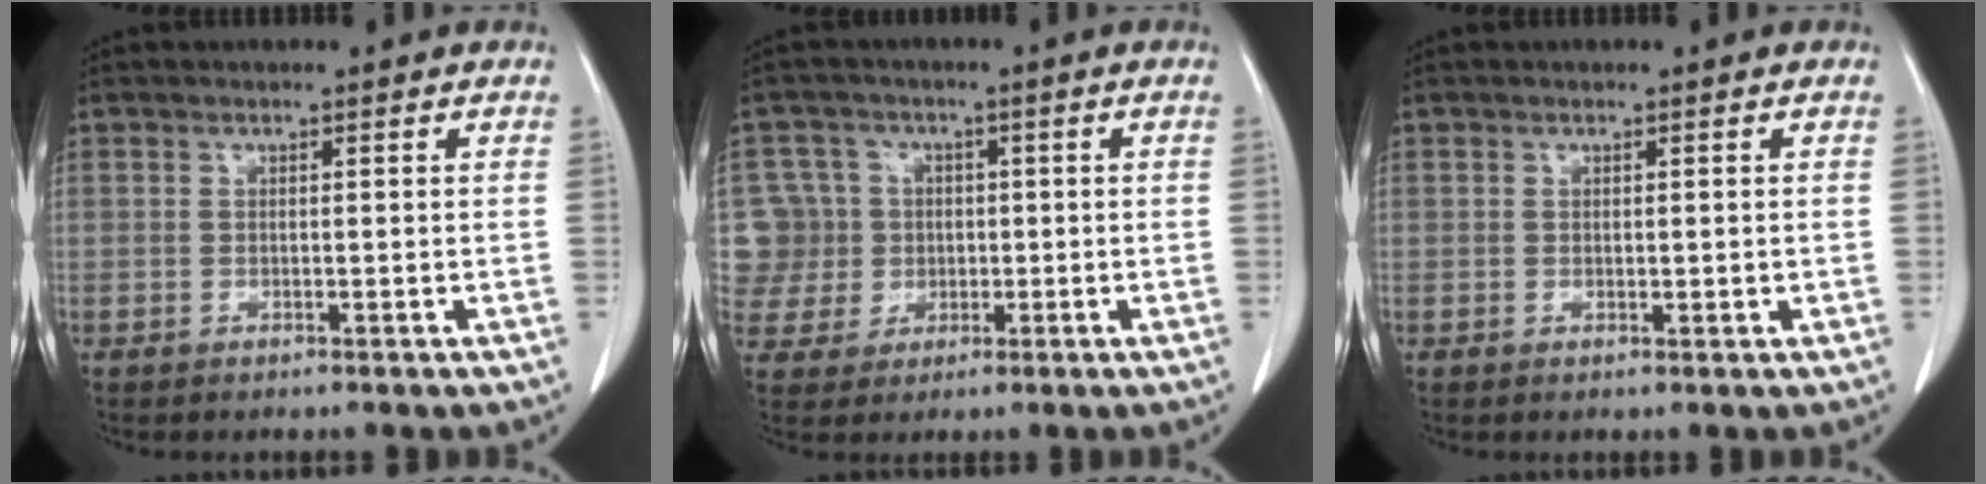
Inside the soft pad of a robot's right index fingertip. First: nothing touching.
{"total": 7.9, "force": [0.4, 7.9, 0.4], "torque": [-0.013, 0.027, 0.021]}
{"total": 0.8, "force": [0.0, 0.5, 0.6], "torque": [-0.007, -0.002, 0.003]}